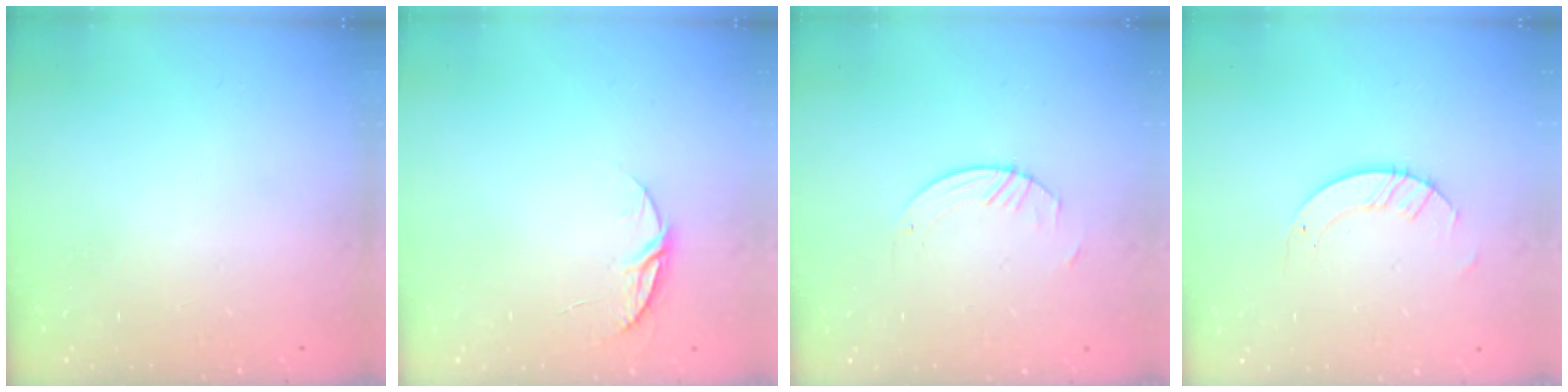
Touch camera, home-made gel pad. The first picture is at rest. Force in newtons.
{"total": 5.6, "press": 5.5, "slide": 0.6}
{"total": 0.8, "press": 0.8, "slide": 0.2}
{"total": 3.2, "press": 3.2, "slide": 0.3}